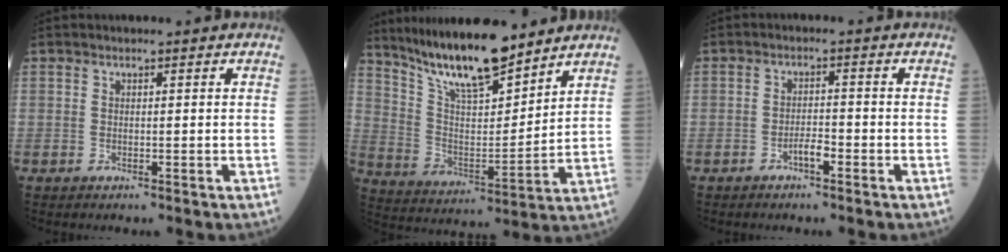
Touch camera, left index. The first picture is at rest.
{"total": 14.8, "force": [12.4, 2.5, 7.7], "torque": [-0.142, -0.003, 0.231]}
{"total": 2.3, "force": [-1.5, 0.5, 1.7], "torque": [-0.028, 0.003, -0.028]}